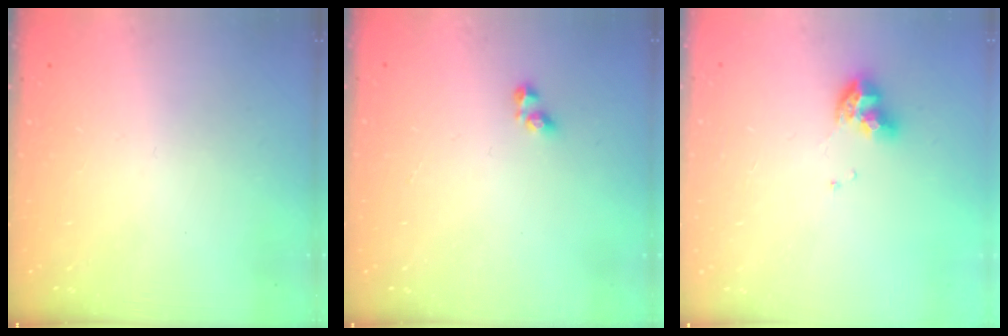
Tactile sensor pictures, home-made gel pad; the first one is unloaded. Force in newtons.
{"total": 2.9, "press": 2.9, "slide": 0.4}
{"total": 8.6, "press": 8.5, "slide": 0.9}